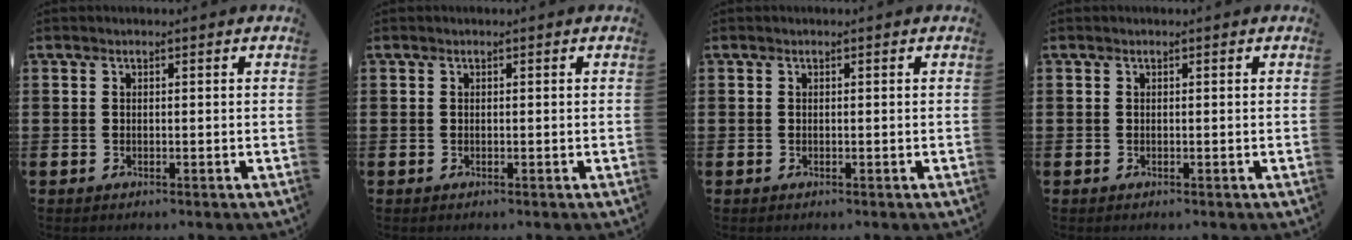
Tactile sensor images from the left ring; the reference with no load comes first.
{"total": 0.0}
{"total": 0.0}
{"total": 0.0}